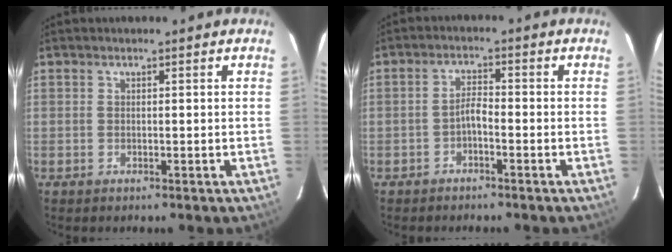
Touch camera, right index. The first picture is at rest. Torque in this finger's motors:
{"motor_torque": [0.44, -0.24, 0.36, 0.07]}